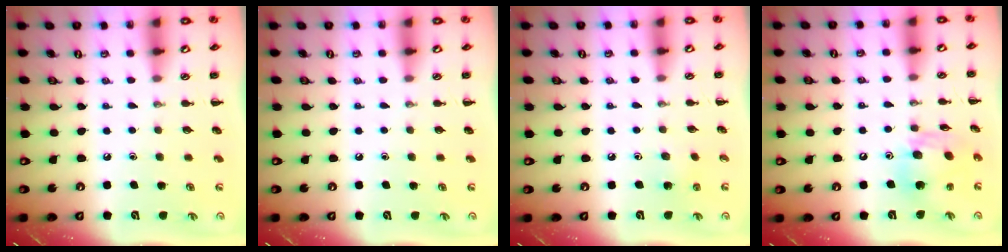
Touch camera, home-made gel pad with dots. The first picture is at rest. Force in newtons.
{"total": 0.5, "press": 0.1, "slide": 0.5}
{"total": 3.7, "press": 3.5, "slide": 1.3}
{"total": 13.2, "press": 13.1, "slide": 1.7}